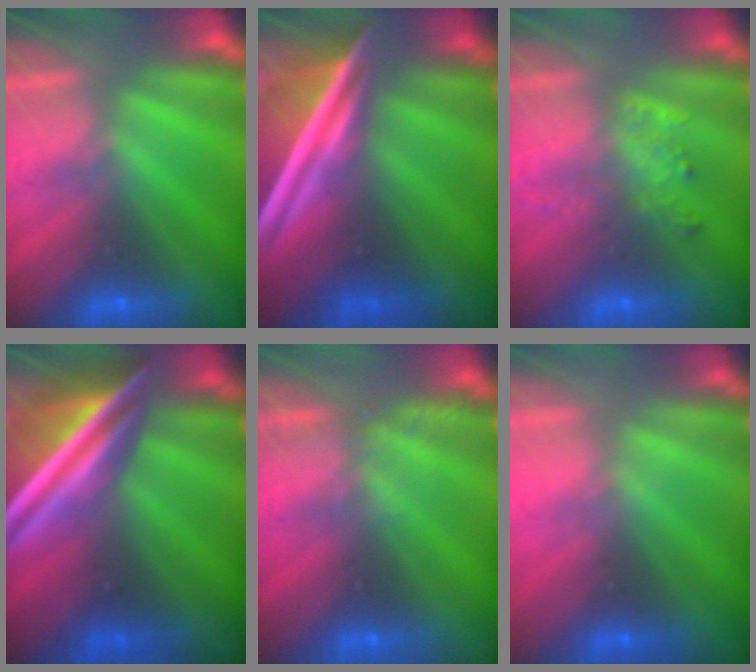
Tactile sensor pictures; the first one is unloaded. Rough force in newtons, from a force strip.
{"total": 7.5}
{"total": 1.7}
{"total": 9.2}
{"total": 2.2}
{"total": 3.4}